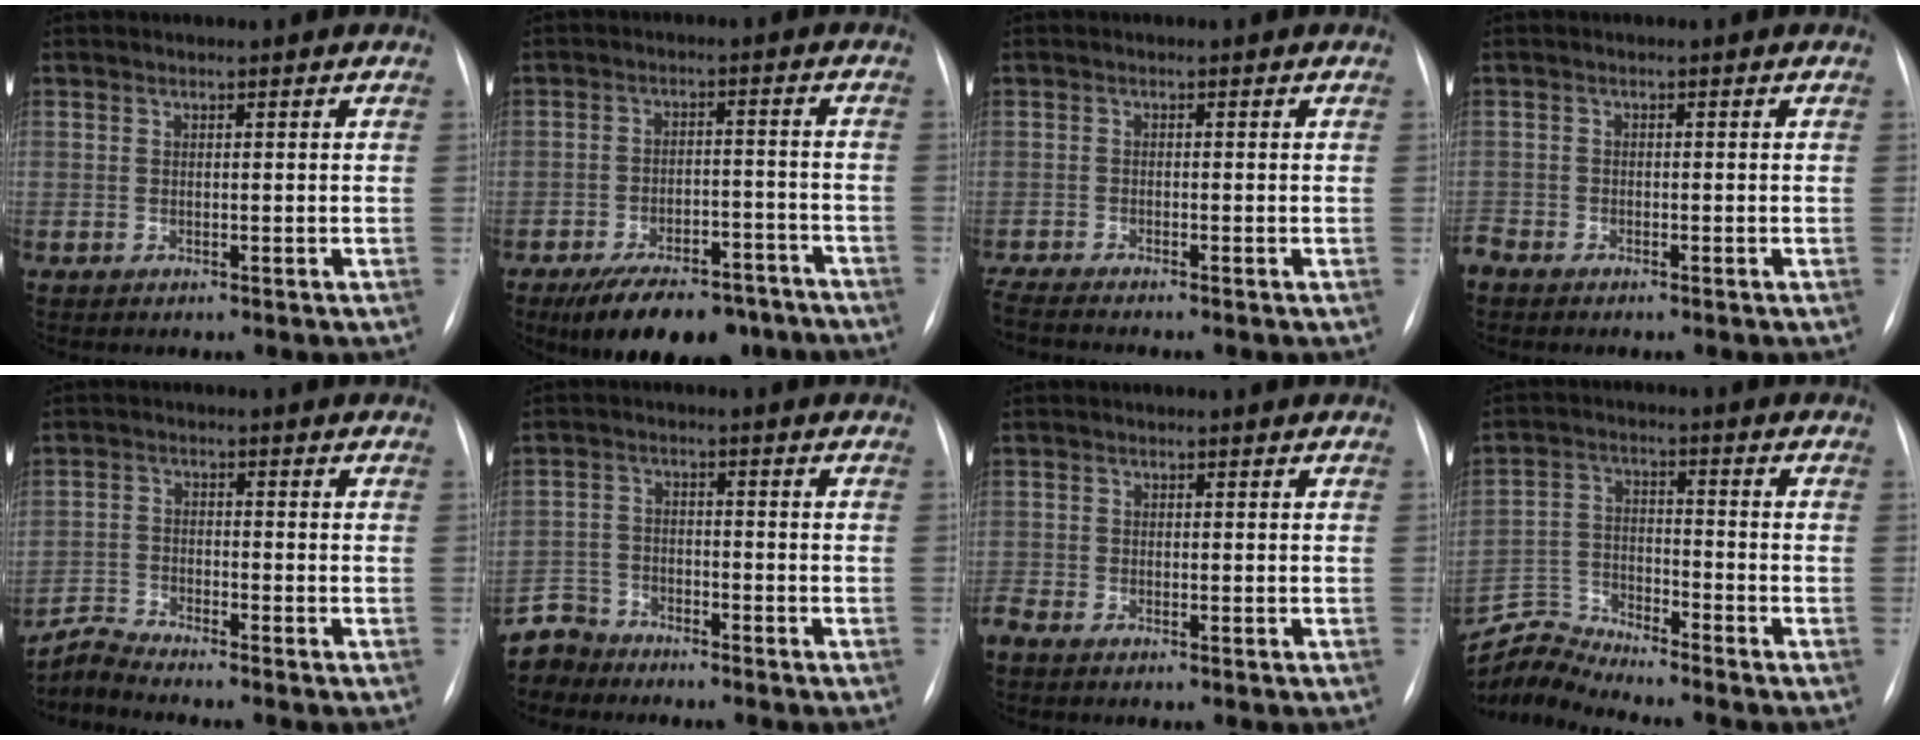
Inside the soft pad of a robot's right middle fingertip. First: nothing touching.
{"total": 14.1, "force": [-10.9, 5.8, 6.7], "torque": [-0.092, 0.013, -0.157]}
{"total": 4.8, "force": [-4.4, -0.6, 1.9], "torque": [-0.031, -0.016, -0.076]}
{"total": 2.6, "force": [-2.3, 1.1, 0.4], "torque": [-0.007, -0.001, -0.043]}
{"total": 4.0, "force": [-3.8, -1.3, -0.6], "torque": [0.003, -0.017, -0.074]}
{"total": 5.4, "force": [-5.1, 1.8, -0.8], "torque": [0.022, -0.002, -0.103]}
{"total": 2.0, "force": [-1.7, 0.5, 0.8], "torque": [-0.022, -0.004, -0.033]}
{"total": 7.2, "force": [-6.9, -1.5, -1.1], "torque": [0.009, 0.005, -0.132]}